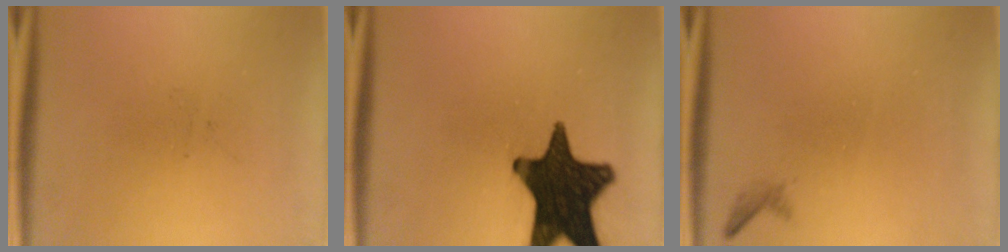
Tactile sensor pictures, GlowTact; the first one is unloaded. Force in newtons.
{"total": 17.7}
{"total": 0.6}